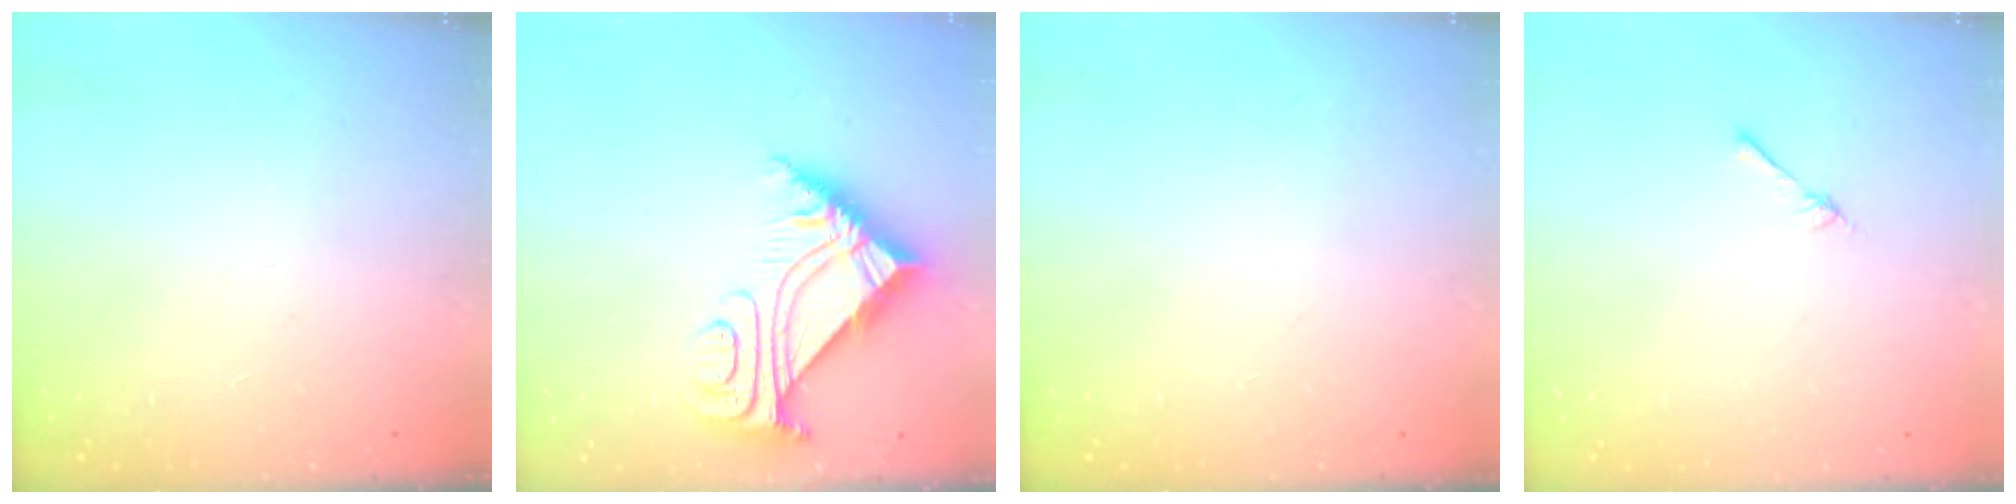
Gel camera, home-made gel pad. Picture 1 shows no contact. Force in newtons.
{"total": 8.0, "press": 8.0, "slide": 1.0}
{"total": 0.0}
{"total": 2.4, "press": 2.4, "slide": 0.3}